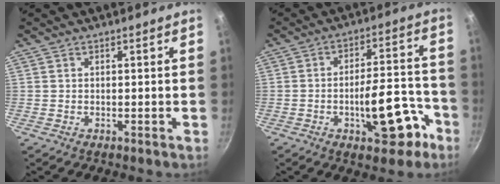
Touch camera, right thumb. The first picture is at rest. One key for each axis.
{"total": 13.5, "fx": -5.9, "fy": 5.7, "fz": 10.7, "tx": -0.118, "ty": 0.057, "tz": -0.075}